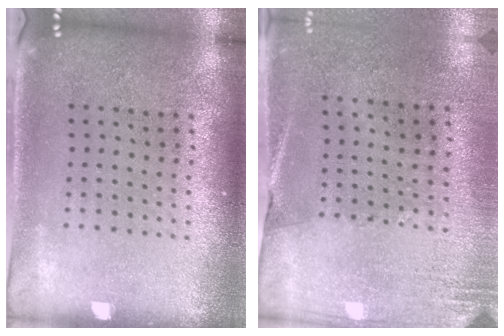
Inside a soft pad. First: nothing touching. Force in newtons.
{"total": 2.6, "press": 2.3, "slide": 1.1}